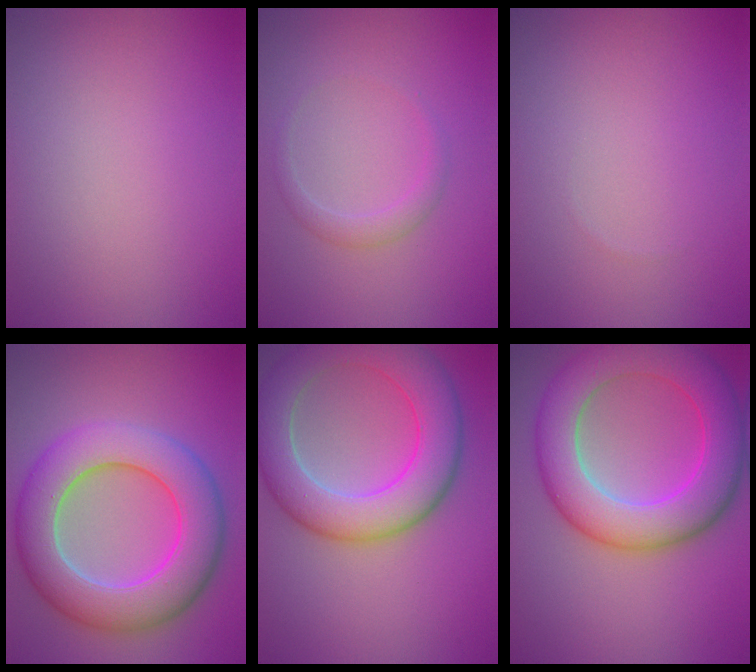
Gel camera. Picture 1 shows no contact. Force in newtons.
{"total": 1.5, "press": 1.5, "slide": 0.0}
{"total": 0.0}
{"total": 9.4, "press": 9.4, "slide": 0.1}
{"total": 8.3, "press": 8.2, "slide": 0.5}
{"total": 9.1, "press": 9.1, "slide": 0.2}